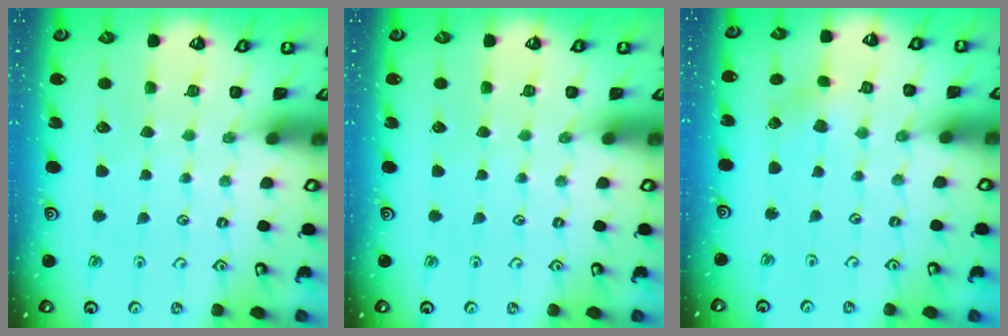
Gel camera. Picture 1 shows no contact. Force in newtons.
{"total": 0.0}
{"total": 2.5, "press": 2.5, "slide": 0.4}